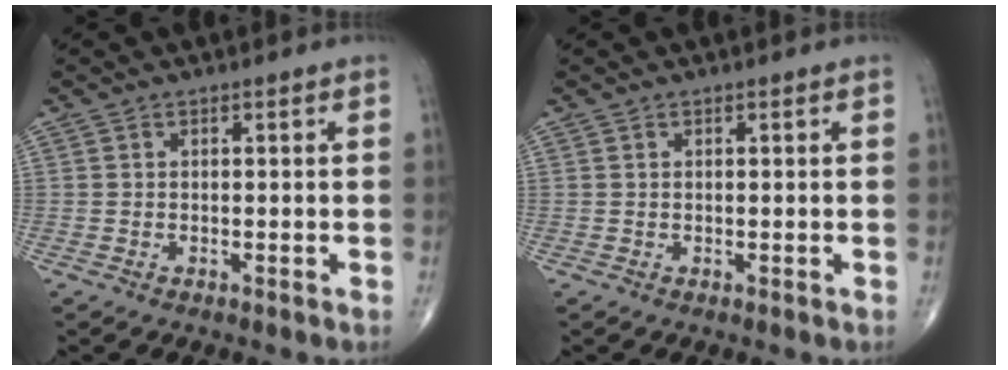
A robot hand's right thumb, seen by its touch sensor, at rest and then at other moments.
{"total": 0.0}